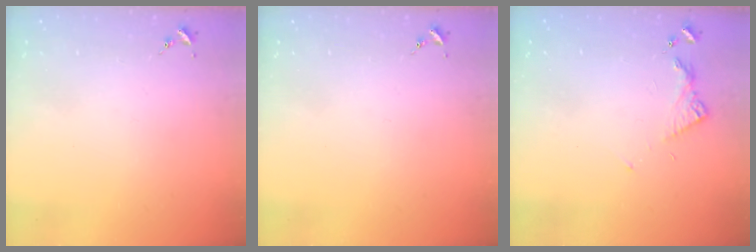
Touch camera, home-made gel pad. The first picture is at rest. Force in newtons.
{"total": 0.0}
{"total": 5.2, "press": 5.2, "slide": 0.5}